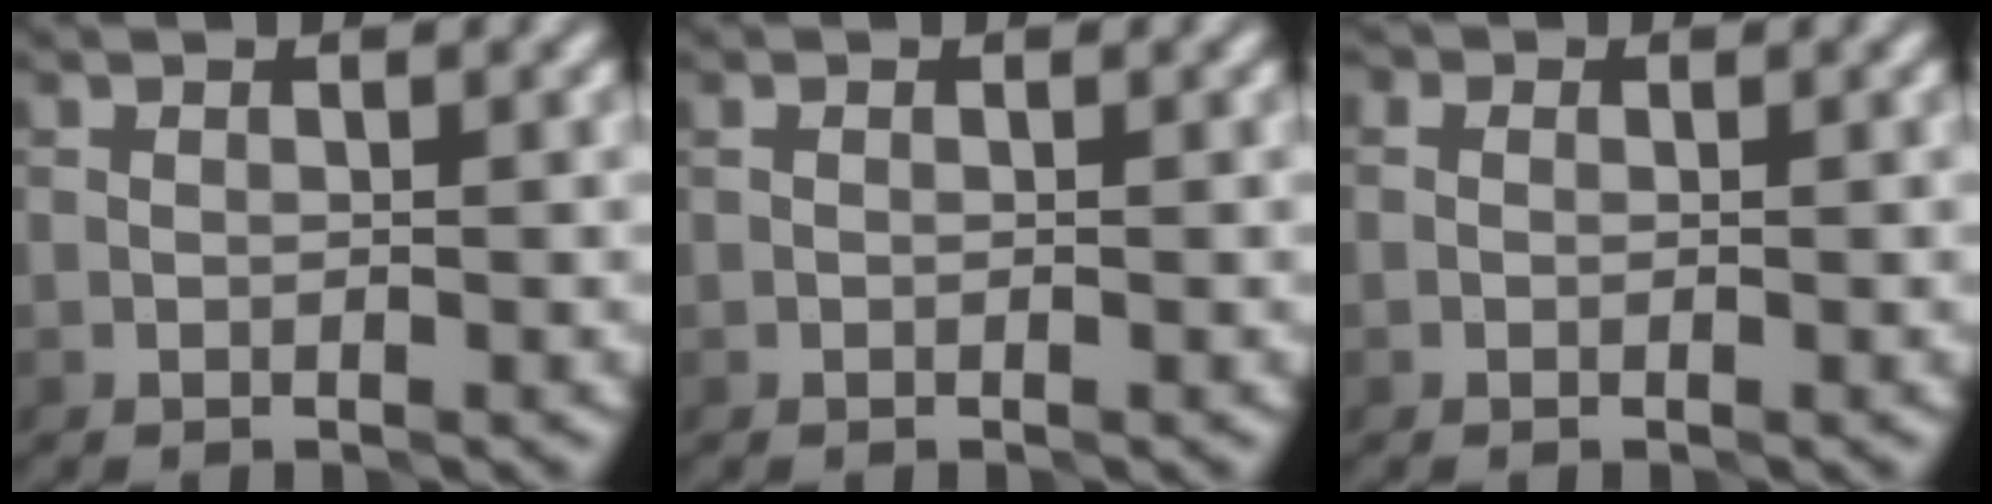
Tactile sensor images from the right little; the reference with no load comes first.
{"total": 0.0}
{"total": 1.1, "force": [0.4, 0.9, 0.6], "torque": [-0.006, -0.006, -0.013]}